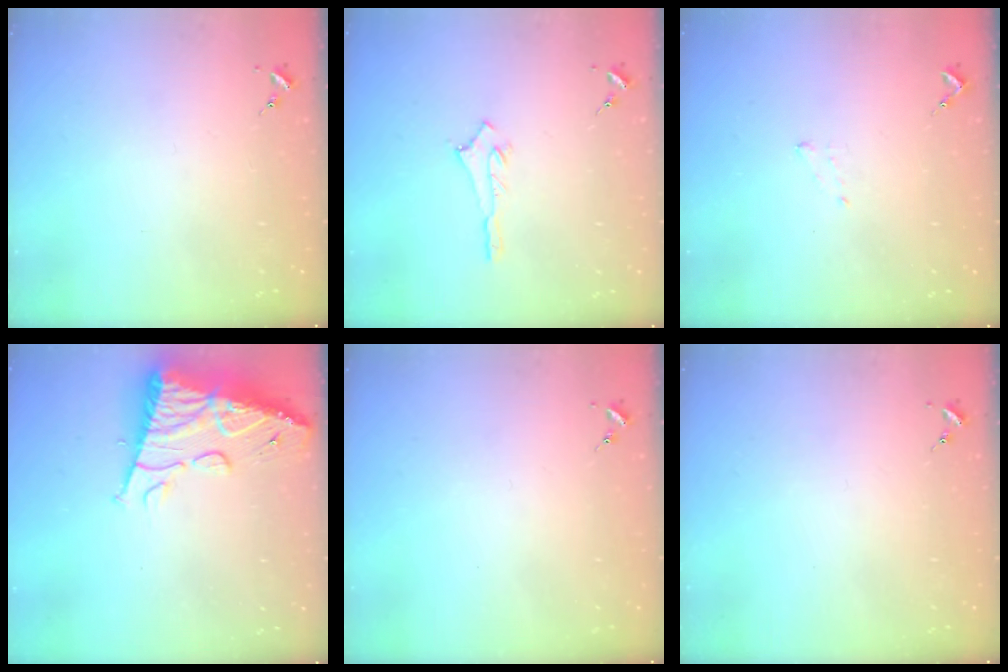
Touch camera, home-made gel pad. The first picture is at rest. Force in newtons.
{"total": 2.9, "press": 2.9, "slide": 0.2}
{"total": 3.8, "press": 3.8, "slide": 0.5}
{"total": 16.3, "press": 16.3, "slide": 1.7}
{"total": 0.0}
{"total": 0.0}